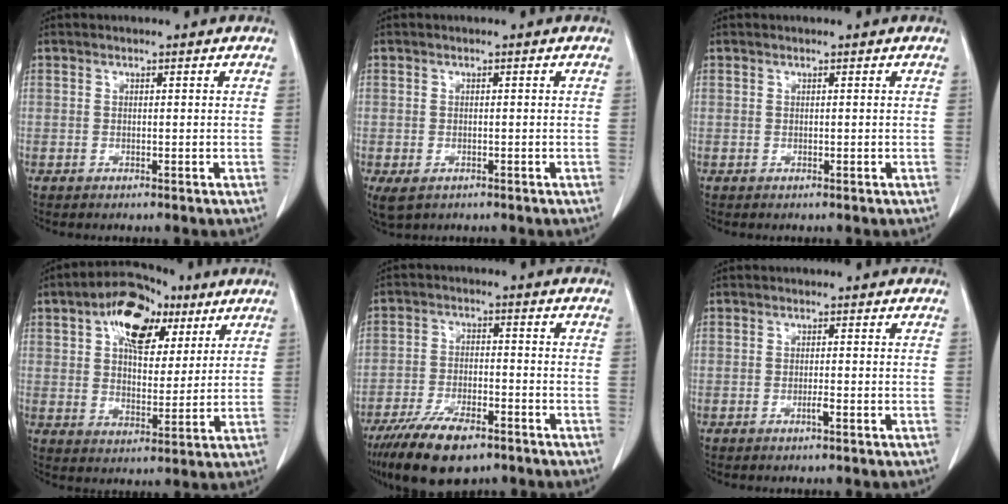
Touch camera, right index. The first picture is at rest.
{"total": 3.3, "force": [-1.7, 2.1, 2.0], "torque": [-0.043, -0.008, -0.017]}
{"total": 0.0}
{"total": 12.9, "force": [6.4, 6.9, 8.9], "torque": [-0.148, 0.028, 0.104]}
{"total": 11.1, "force": [-7.7, 3.9, 6.9], "torque": [-0.124, -0.014, -0.134]}
{"total": 1.0, "force": [-0.5, 0.0, 0.8], "torque": [-0.019, 0.000, -0.009]}